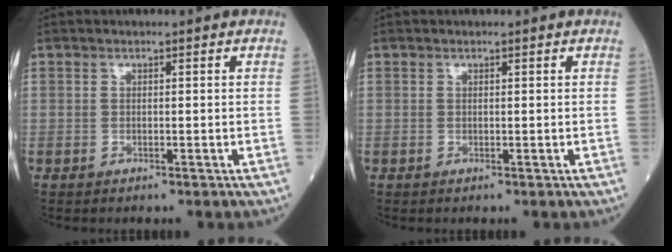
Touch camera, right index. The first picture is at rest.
{"total": 0.0}